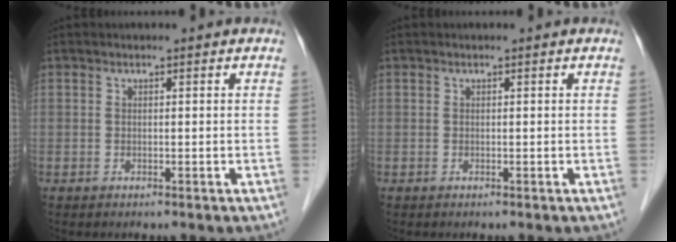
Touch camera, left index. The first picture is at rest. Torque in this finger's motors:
{"motor_torque": [0.00, 0.00, -0.03, 0.00]}